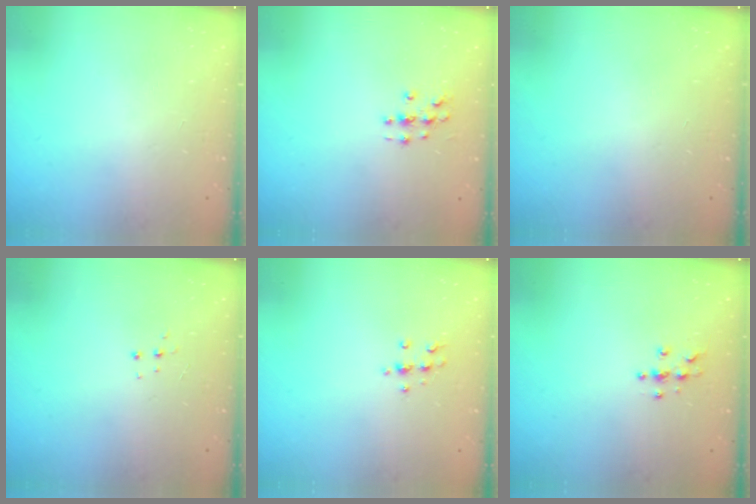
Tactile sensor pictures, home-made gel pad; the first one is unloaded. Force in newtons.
{"total": 2.8, "press": 2.8, "slide": 0.3}
{"total": 0.0}
{"total": 4.2, "press": 4.2, "slide": 0.5}
{"total": 6.2, "press": 6.2, "slide": 0.9}
{"total": 3.8, "press": 3.8, "slide": 0.4}